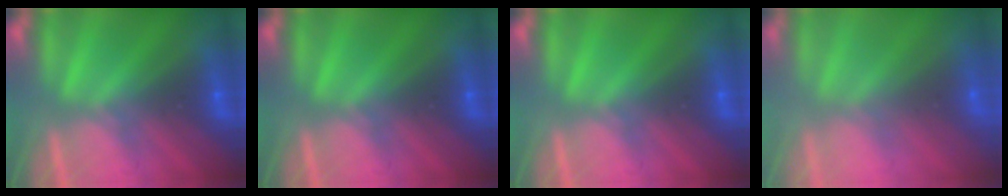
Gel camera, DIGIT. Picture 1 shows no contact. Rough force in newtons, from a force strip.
{"total": 0.0}
{"total": 0.0}
{"total": 8.7}